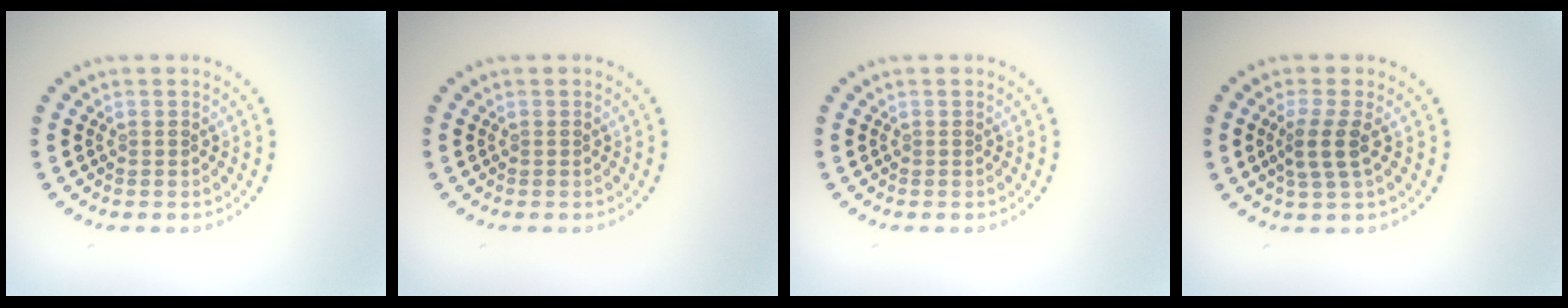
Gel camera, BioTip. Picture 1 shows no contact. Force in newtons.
{"total": 0.0}
{"total": 0.0}
{"total": 2.5, "press": 2.0, "slide": 1.4}